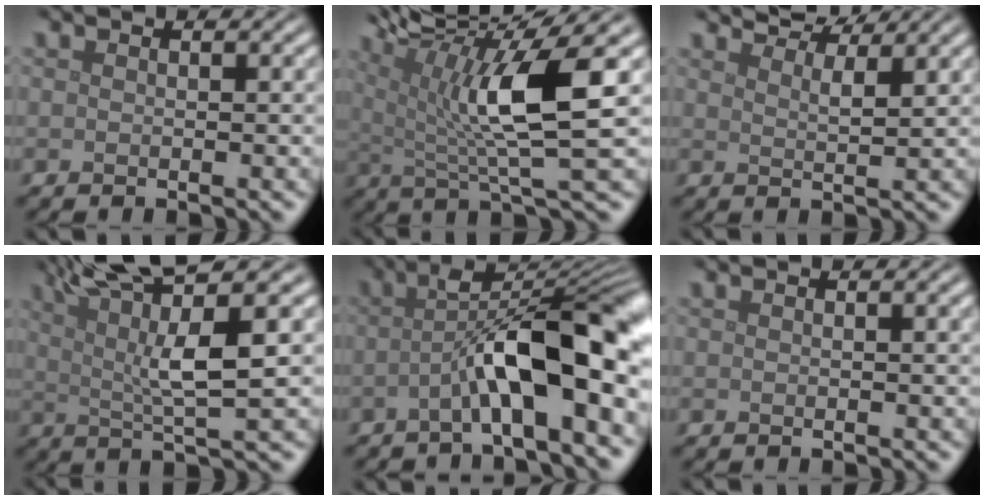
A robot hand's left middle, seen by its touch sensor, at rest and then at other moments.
{"total": 10.2, "force": [3.0, 2.6, 9.4], "torque": [-0.154, 0.003, 0.055]}
{"total": 4.0, "force": [3.8, 0.5, 1.3], "torque": [-0.013, 0.004, 0.049]}
{"total": 8.1, "force": [2.5, 1.7, 7.5], "torque": [-0.121, 0.013, 0.044]}
{"total": 9.7, "force": [-2.1, 2.5, 9.1], "torque": [-0.146, 0.016, -0.037]}
{"total": 0.8, "force": [0.3, 0.2, 0.7], "torque": [-0.005, 0.004, 0.004]}